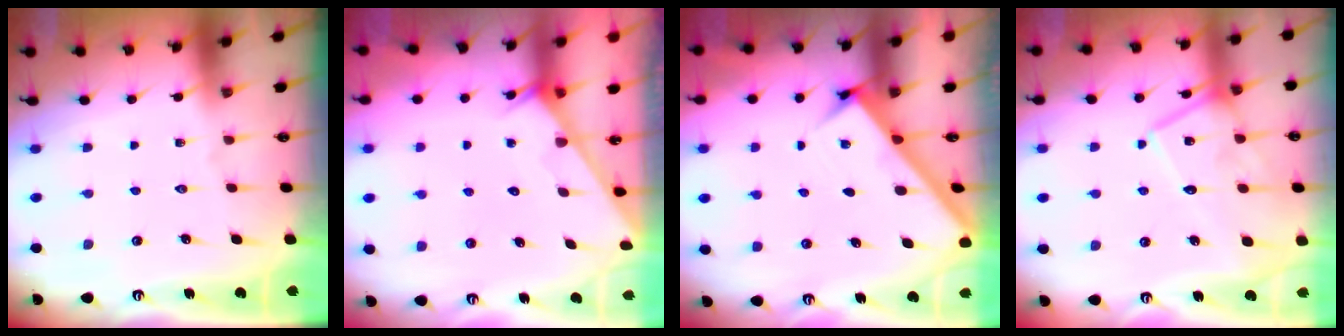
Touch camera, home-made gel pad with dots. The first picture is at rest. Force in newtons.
{"total": 2.4, "press": 2.4, "slide": 0.1}
{"total": 3.0, "press": 3.0, "slide": 0.1}
{"total": 15.6, "press": 15.6, "slide": 1.3}